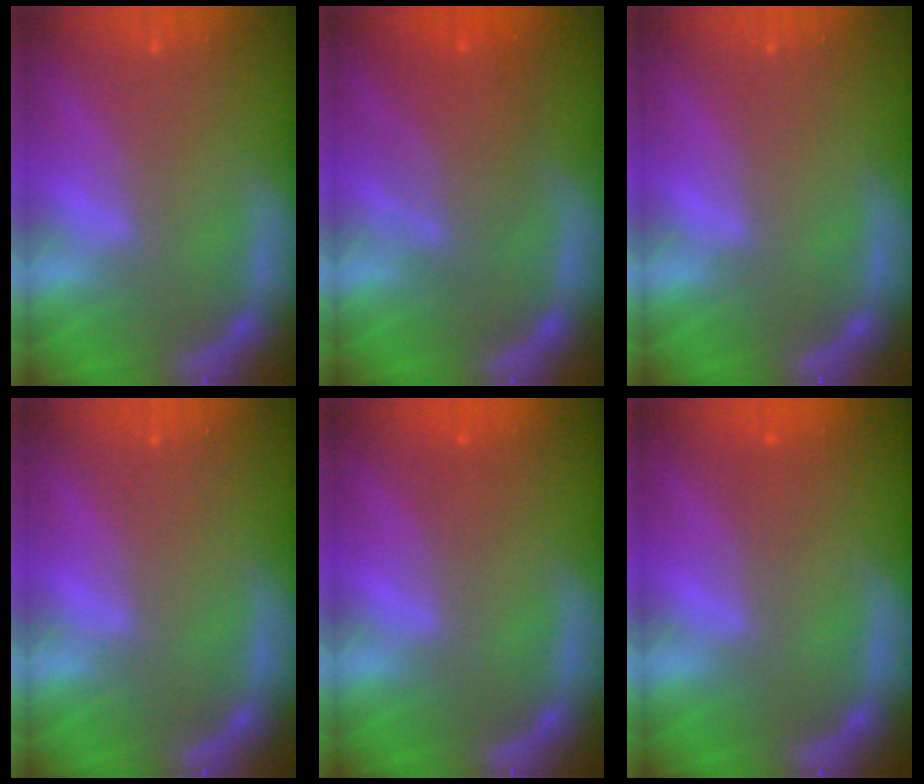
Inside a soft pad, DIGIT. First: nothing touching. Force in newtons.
{"total": 5.1}
{"total": 0.0}
{"total": 0.0}
{"total": 1.0}
{"total": 1.0}